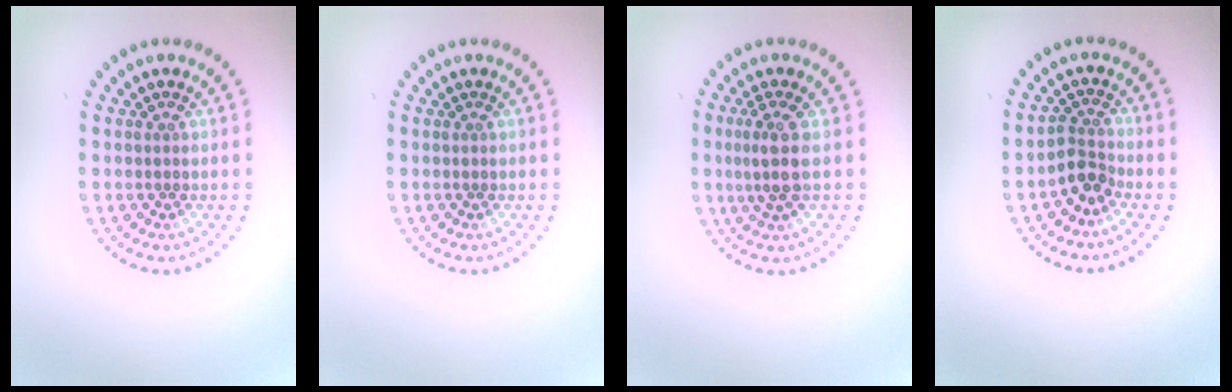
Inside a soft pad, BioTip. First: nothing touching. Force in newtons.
{"total": 0.0}
{"total": 2.5, "press": 2.1, "slide": 1.5}
{"total": 2.3, "press": 1.8, "slide": 1.5}